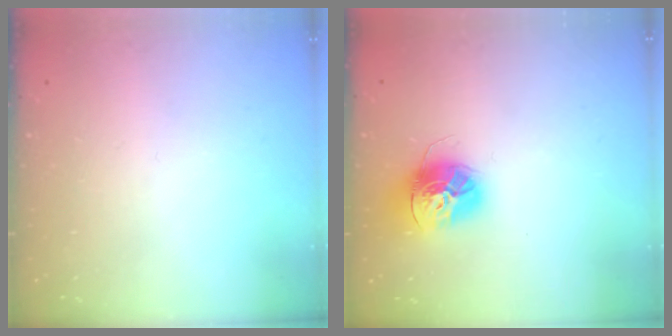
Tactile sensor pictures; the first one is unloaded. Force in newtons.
{"total": 14.6, "press": 14.5, "slide": 1.3}